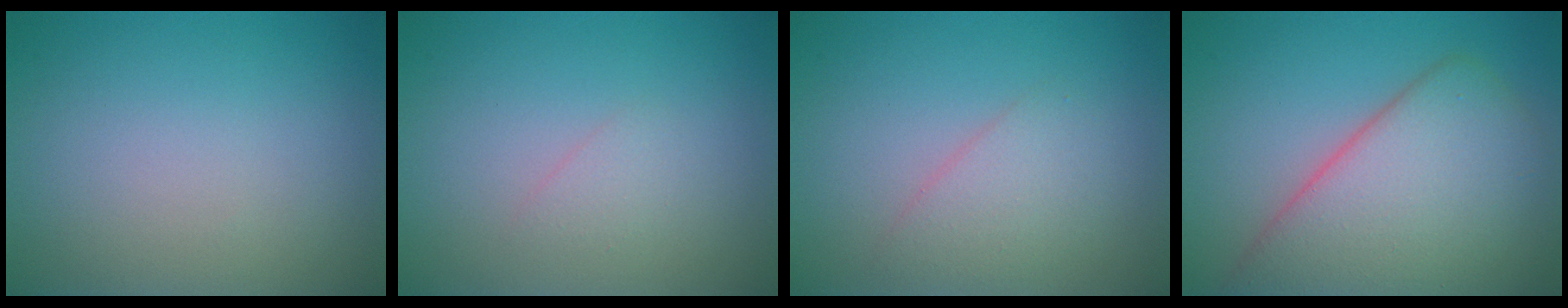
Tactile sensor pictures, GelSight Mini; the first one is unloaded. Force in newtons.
{"total": 1.0, "press": 1.0, "slide": 0.1}
{"total": 2.3, "press": 2.3, "slide": 0.2}
{"total": 9.2, "press": 9.2, "slide": 0.4}